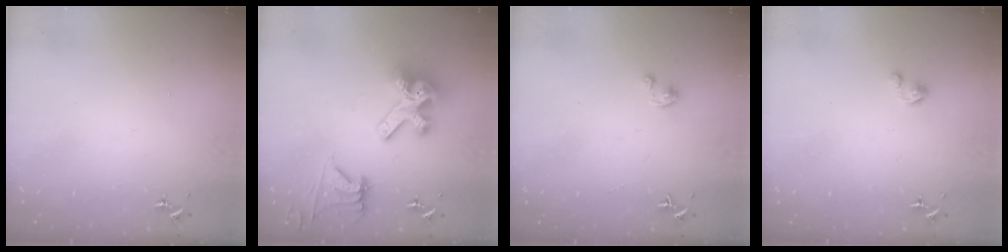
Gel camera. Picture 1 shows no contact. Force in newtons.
{"total": 14.0, "press": 14.0, "slide": 1.2}
{"total": 2.2, "press": 2.2, "slide": 0.2}
{"total": 2.8, "press": 2.8, "slide": 0.2}